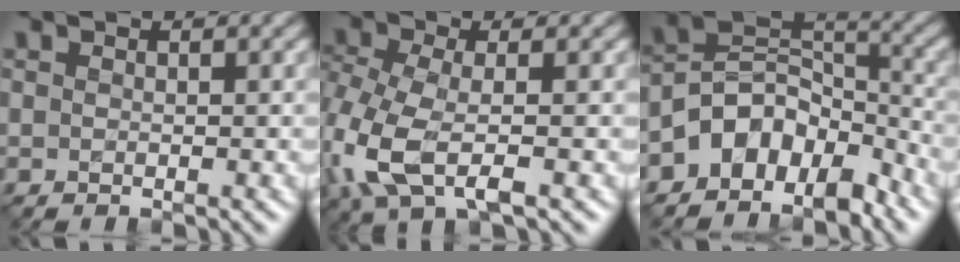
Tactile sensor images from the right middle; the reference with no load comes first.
{"total": 6.3, "force": [-2.2, 2.9, 5.2], "torque": [-0.130, -0.003, -0.055]}
{"total": 7.0, "force": [-4.5, 4.3, 3.1], "torque": [-0.024, 0.008, -0.092]}